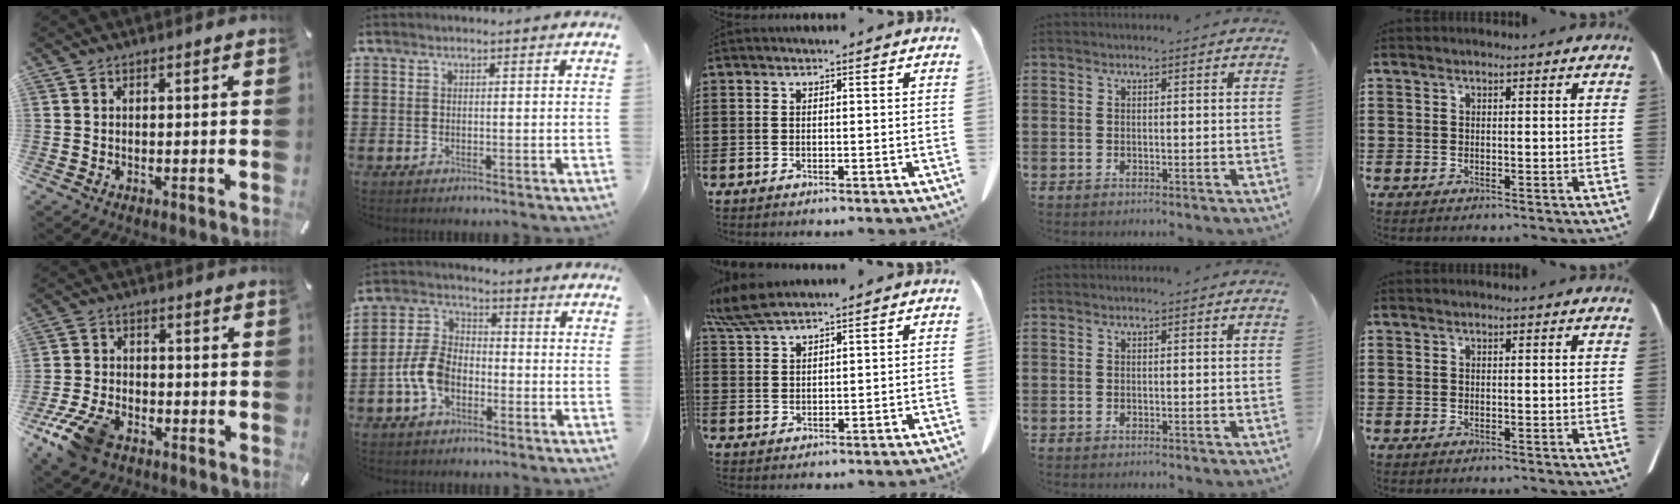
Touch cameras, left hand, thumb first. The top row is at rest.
{"thumb": {"total": 10.4, "force": [-6.5, 5.8, 5.6], "torque": [-0.122, 0.026, -0.122]}, "index": {"total": 6.9, "force": [-2.9, 4.3, 4.6], "torque": [-0.128, 0.006, -0.065]}, "middle": {"total": 5.0, "force": [4.2, 0.5, 2.7], "torque": [-0.065, -0.007, 0.079]}}